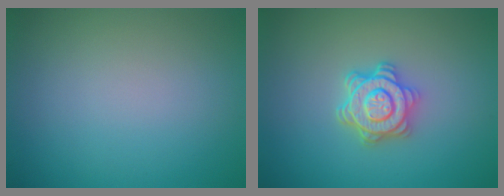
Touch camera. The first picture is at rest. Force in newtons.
{"total": 4.3, "press": 3.6, "slide": 2.3}